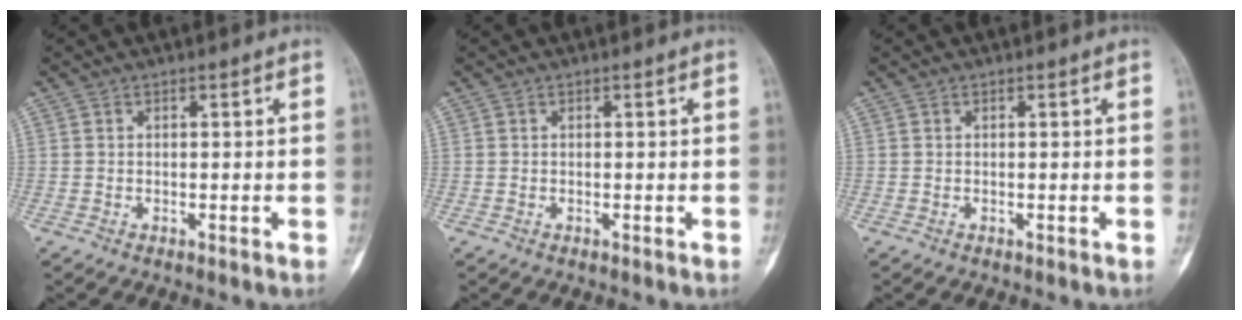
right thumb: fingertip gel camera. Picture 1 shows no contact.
{"total": 0.0}
{"total": 0.0}